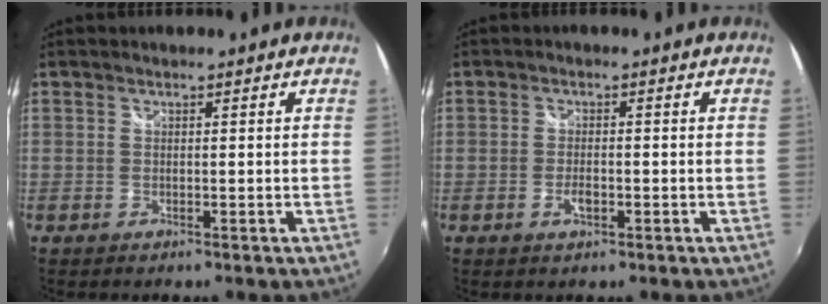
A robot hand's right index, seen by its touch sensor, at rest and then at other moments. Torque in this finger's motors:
{"motor_torque": [0.33, 0.26, 0.08, 0.04]}